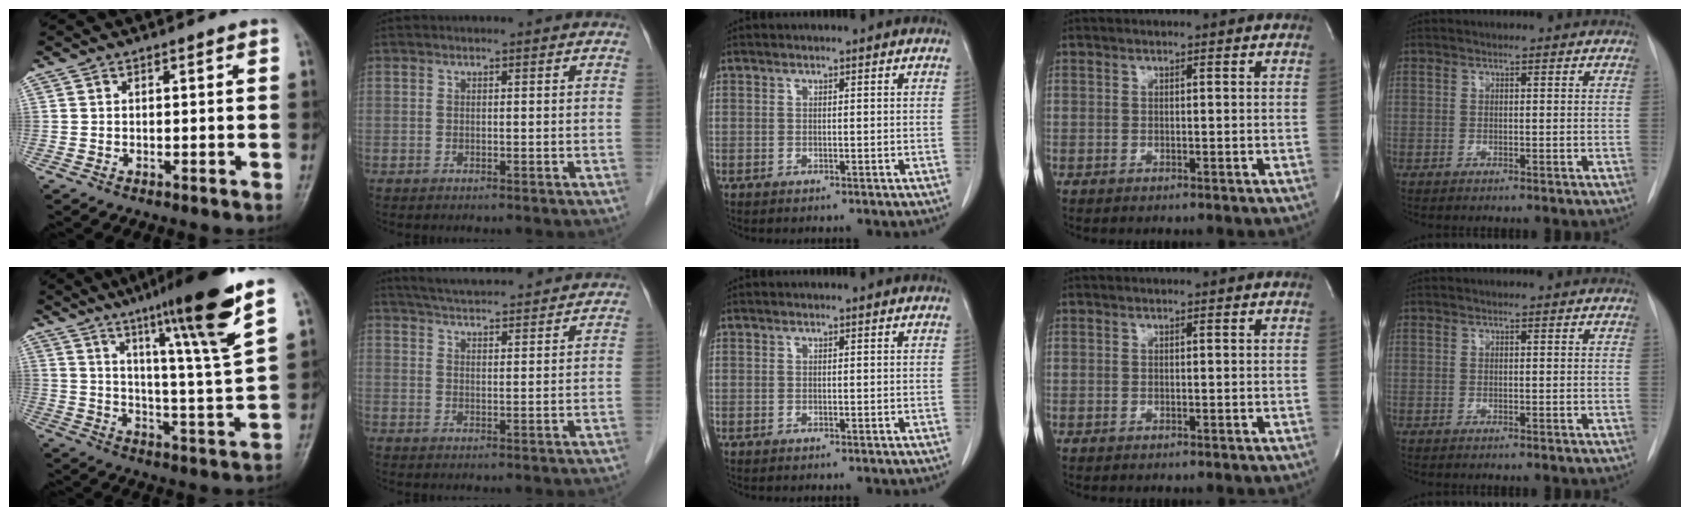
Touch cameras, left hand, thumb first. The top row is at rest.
{"thumb": {"total": 18.3, "force": [11.4, 0.2, 14.4], "torque": [-0.207, -0.055, 0.173]}, "index": {"total": 17.1, "force": [15.9, 2.0, 6.1], "torque": [-0.096, 0.038, 0.221]}}